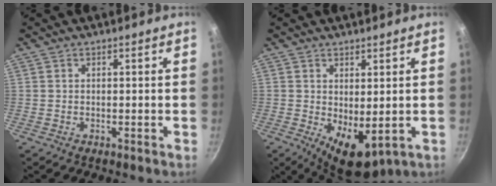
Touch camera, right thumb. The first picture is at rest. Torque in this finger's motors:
{"motor_torque": [-0.36, 0.74, 0.97, -0.37, 0.05]}